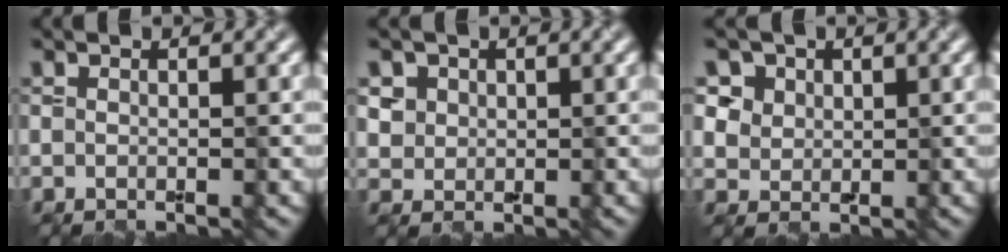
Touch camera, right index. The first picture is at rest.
{"total": 2.7, "force": [1.1, 2.3, 0.8], "torque": [-0.026, 0.002, 0.037]}
{"total": 6.2, "force": [3.4, 4.7, 2.3], "torque": [-0.056, 0.004, 0.059]}